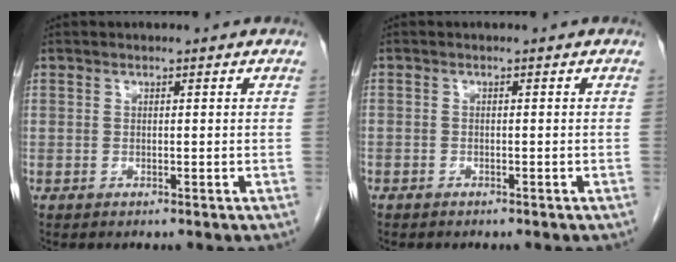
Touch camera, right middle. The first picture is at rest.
{"total": 0.9, "force": [-0.7, 0.5, 0.2], "torque": [-0.004, 0.002, -0.010]}